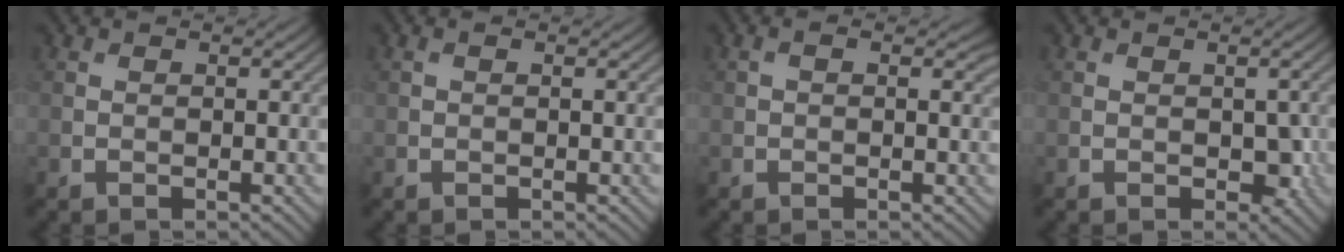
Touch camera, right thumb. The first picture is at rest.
{"total": 0.6, "force": [0.2, 0.1, 0.6], "torque": [-0.012, 0.005, 0.003]}
{"total": 1.6, "force": [0.5, 0.7, 1.4], "torque": [-0.025, 0.003, 0.006]}
{"total": 2.4, "force": [-0.4, 1.6, 1.7], "torque": [-0.027, -0.010, -0.003]}